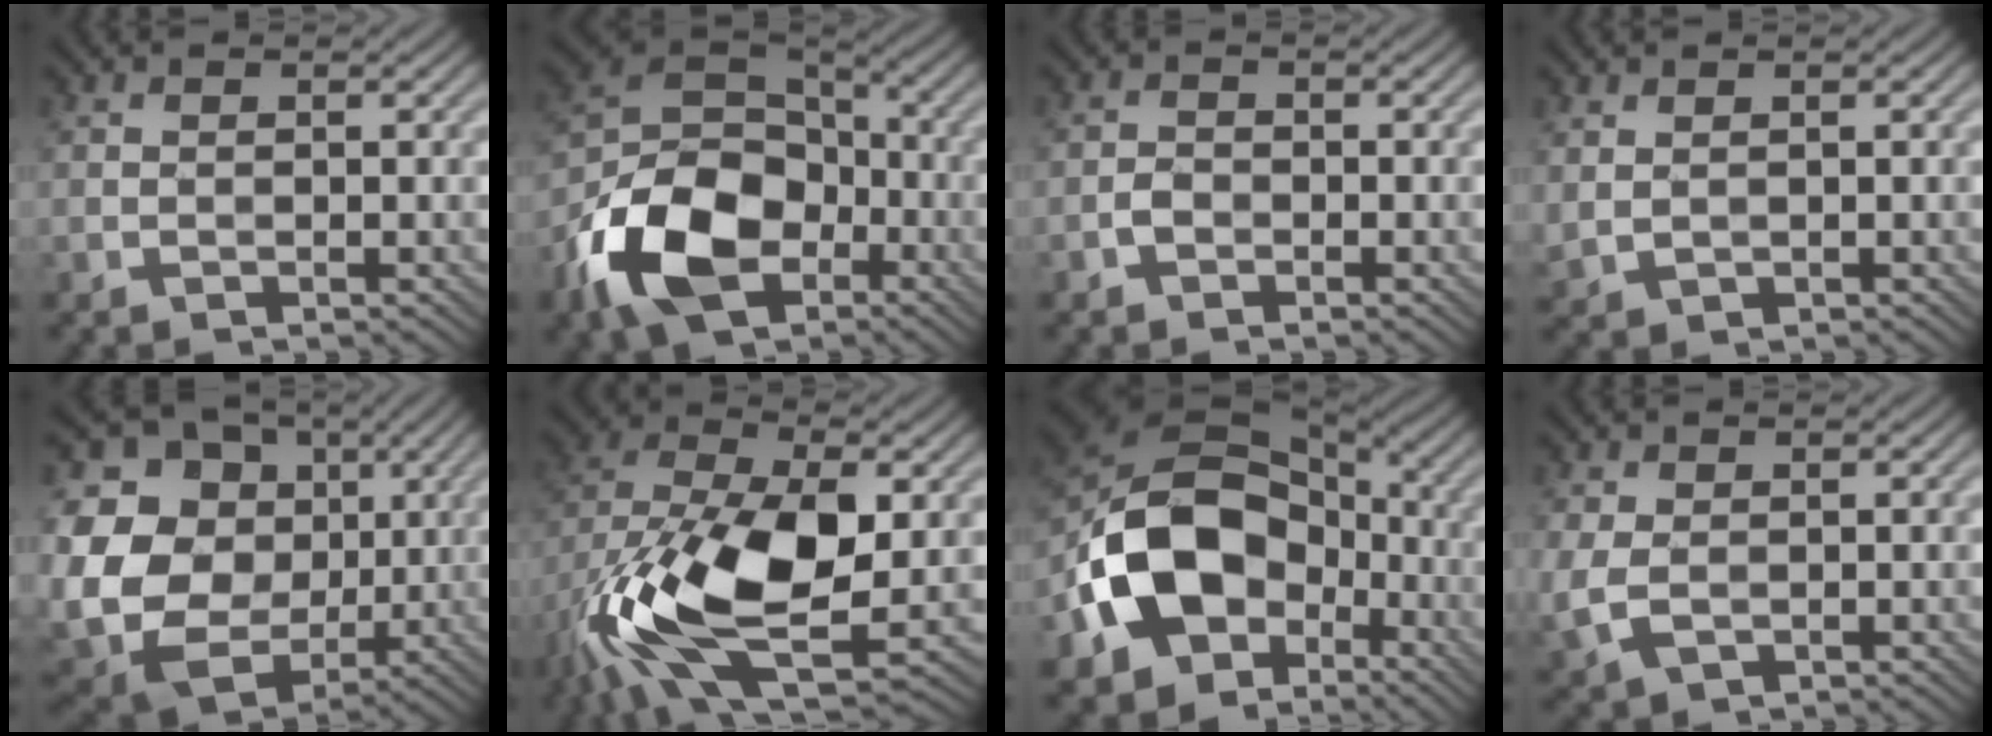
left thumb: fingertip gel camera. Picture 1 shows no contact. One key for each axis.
{"total": 14.6, "fx": -6.7, "fy": 9.1, "fz": 9.2, "tx": -0.207, "ty": -0.029, "tz": -0.142}
{"total": 1.6, "fx": -0.9, "fy": 1.0, "fz": 0.7, "tx": -0.012, "ty": 0.003, "tz": -0.022}
{"total": 1.3, "fx": 0.8, "fy": 0.6, "fz": 0.9, "tx": -0.027, "ty": -0.002, "tz": 0.022}
{"total": 18.5, "fx": 1.6, "fy": 16.2, "fz": 8.8, "tx": -0.247, "ty": -0.004, "tz": 0.045}
{"total": 16.6, "fx": -4.2, "fy": 8.1, "fz": 13.9, "tx": -0.291, "ty": -0.009, "tz": -0.079}
{"total": 15.6, "fx": -4.7, "fy": 11.7, "fz": 9.2, "tx": -0.183, "ty": -0.018, "tz": -0.097}
{"total": 5.1, "fx": -0.8, "fy": 3.6, "fz": 3.4, "tx": -0.101, "ty": -0.013, "tz": -0.016}